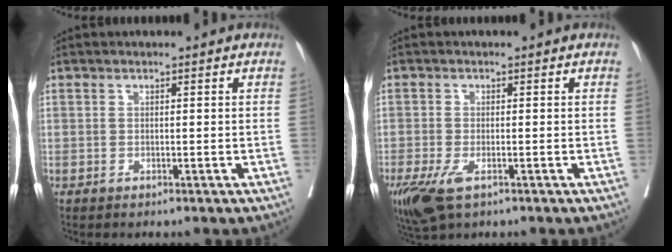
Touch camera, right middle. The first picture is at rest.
{"total": 6.3, "force": [-3.4, 2.5, 4.7], "torque": [-0.094, -0.018, -0.059]}